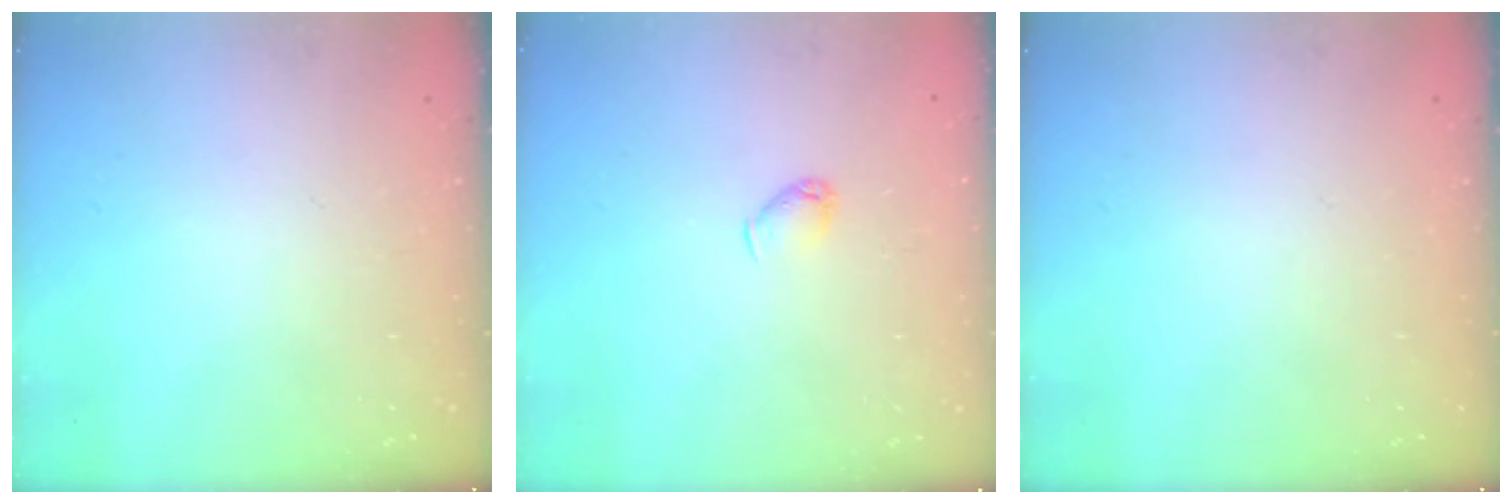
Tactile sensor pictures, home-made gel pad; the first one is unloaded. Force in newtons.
{"total": 3.7, "press": 3.6, "slide": 0.7}
{"total": 0.0}